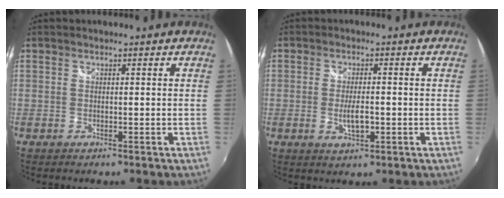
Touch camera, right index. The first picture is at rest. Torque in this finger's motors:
{"motor_torque": [0.10, 0.00, 0.28, 0.02]}